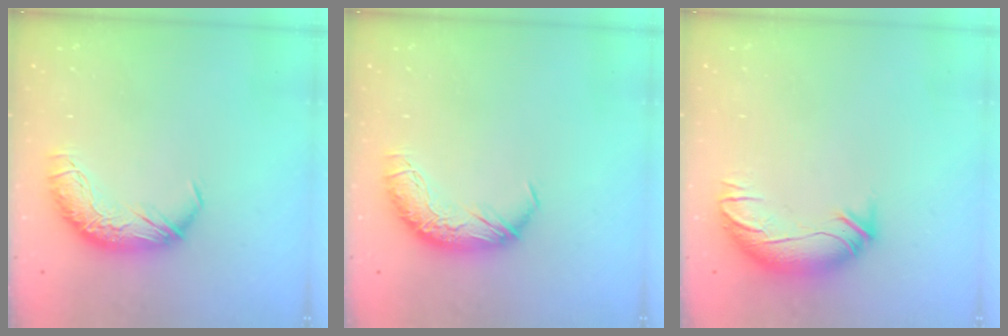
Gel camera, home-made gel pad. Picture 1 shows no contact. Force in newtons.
{"total": 0.0}
{"total": 3.4, "press": 2.1, "slide": 2.6}